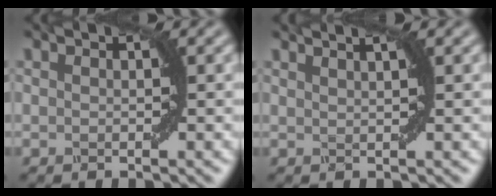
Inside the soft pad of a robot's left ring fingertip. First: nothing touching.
{"total": 2.8, "force": [2.0, 1.0, 1.8], "torque": [-0.005, 0.012, -0.003]}